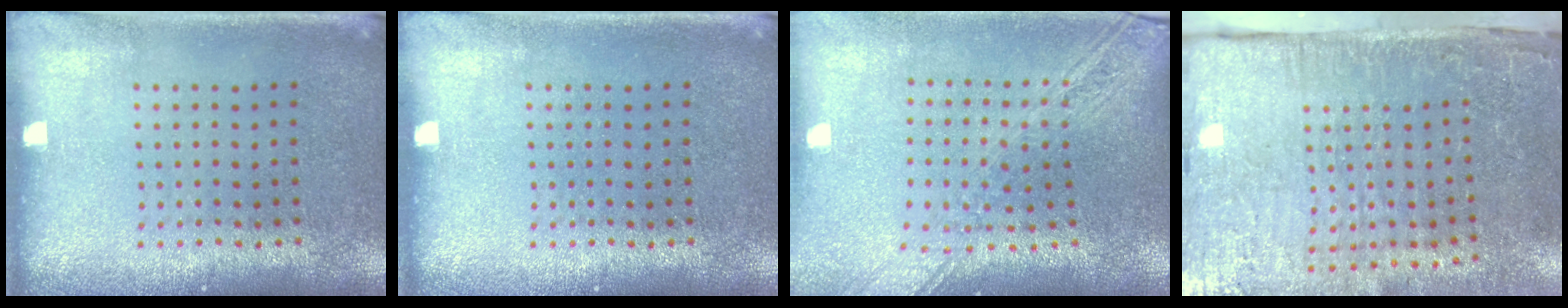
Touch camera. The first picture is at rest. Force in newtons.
{"total": 0.0}
{"total": 2.4, "press": 2.0, "slide": 1.4}
{"total": 5.0, "press": 4.0, "slide": 3.0}